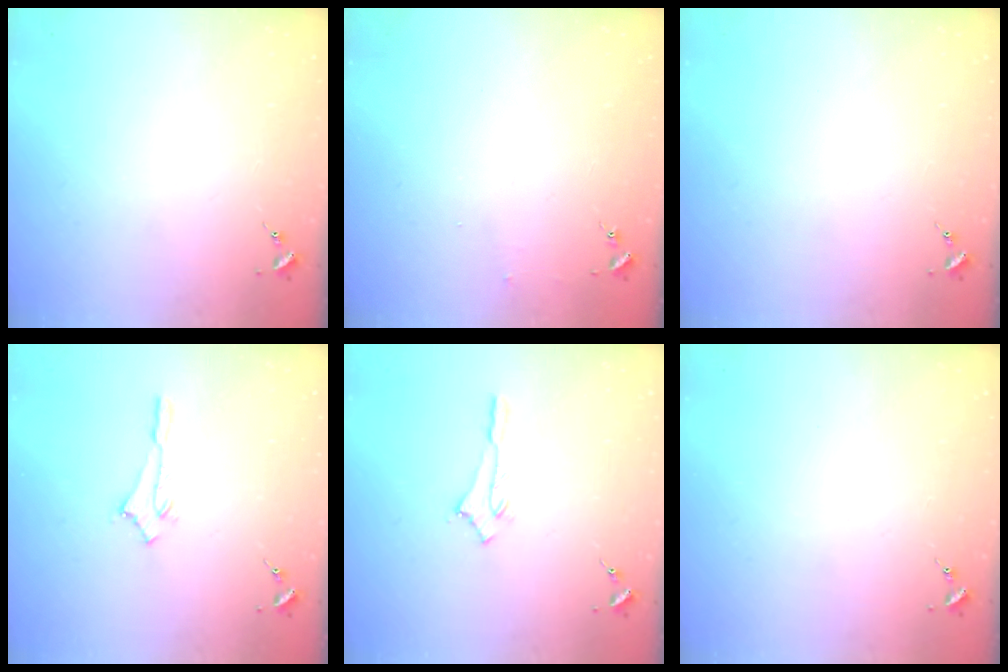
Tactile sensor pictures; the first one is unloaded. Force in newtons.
{"total": 3.6, "press": 3.6, "slide": 0.3}
{"total": 0.0}
{"total": 2.6, "press": 2.6, "slide": 0.3}
{"total": 2.9, "press": 2.9, "slide": 0.2}
{"total": 0.0}